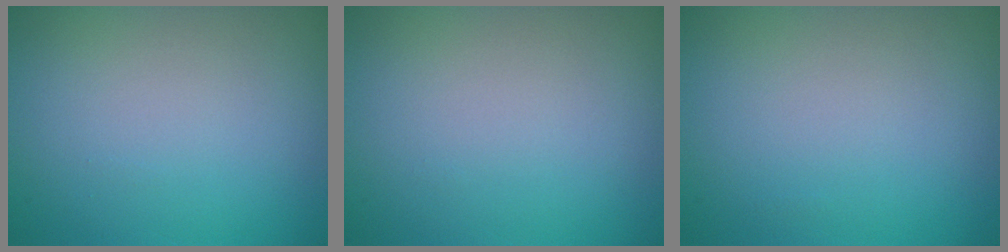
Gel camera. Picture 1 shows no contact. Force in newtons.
{"total": 0.0}
{"total": 0.0}